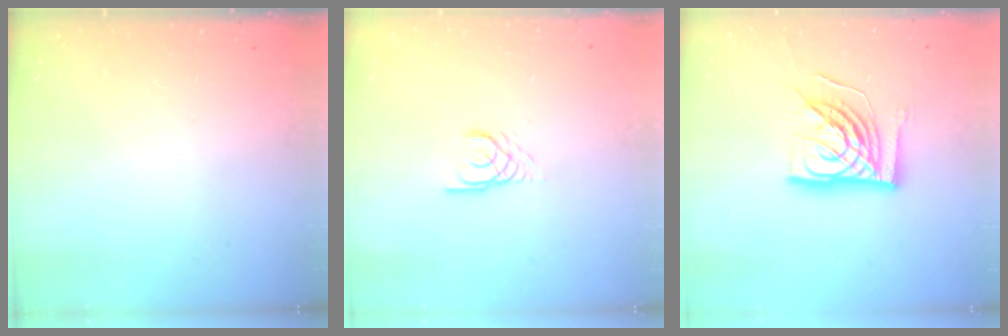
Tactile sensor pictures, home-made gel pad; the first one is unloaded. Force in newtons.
{"total": 2.8, "press": 2.8, "slide": 0.1}
{"total": 15.9, "press": 15.8, "slide": 1.9}